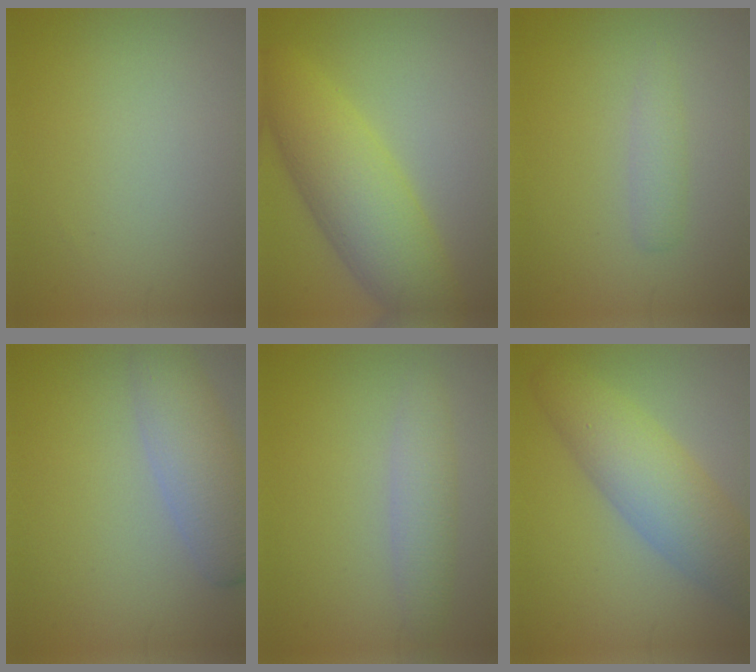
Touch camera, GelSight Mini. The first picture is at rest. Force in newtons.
{"total": 7.9, "press": 7.9, "slide": 0.1}
{"total": 1.5, "press": 1.5, "slide": 0.0}
{"total": 5.2, "press": 5.2, "slide": 0.2}
{"total": 2.6, "press": 2.6, "slide": 0.1}
{"total": 6.7, "press": 6.7, "slide": 0.3}